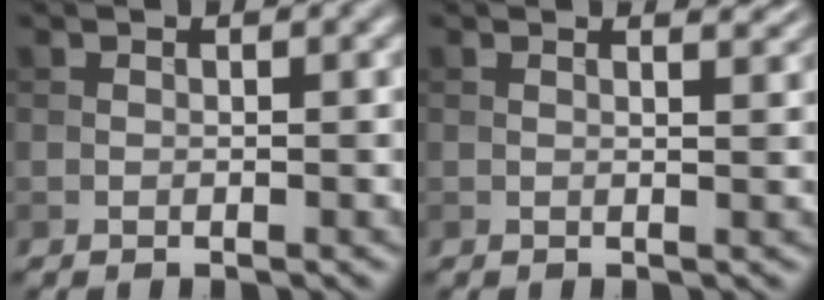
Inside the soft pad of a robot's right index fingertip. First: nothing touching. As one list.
[{"total": 2.9, "force": [2.0, 1.2, 1.7], "torque": [-0.002, 0.009, 0.000]}]